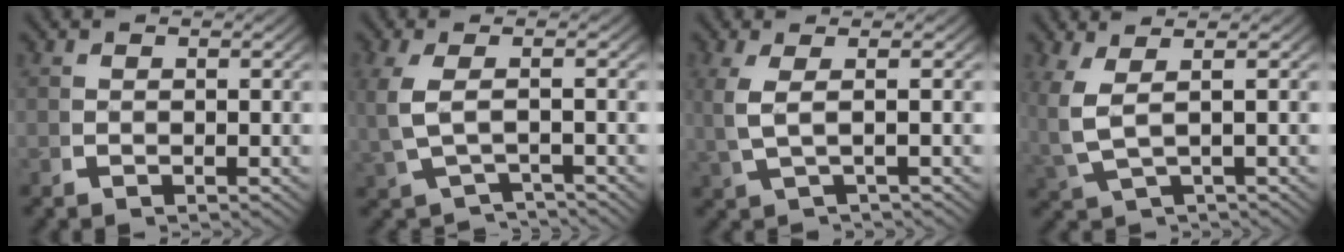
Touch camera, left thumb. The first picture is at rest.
{"total": 3.7, "force": [-1.5, 1.7, 2.9], "torque": [-0.080, -0.010, -0.008]}
{"total": 3.0, "force": [-0.1, 1.1, 2.8], "torque": [-0.081, -0.007, 0.016]}
{"total": 3.2, "force": [0.6, 1.6, 2.7], "torque": [-0.074, -0.008, 0.028]}